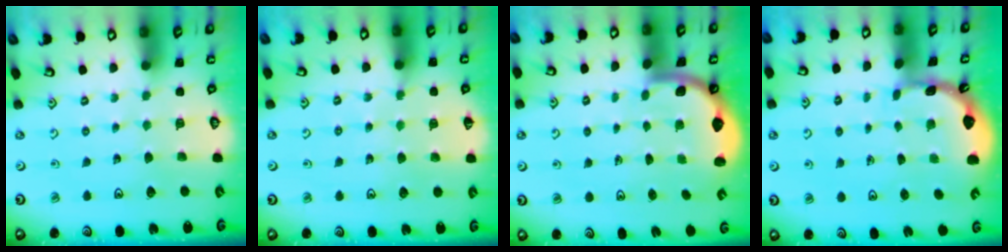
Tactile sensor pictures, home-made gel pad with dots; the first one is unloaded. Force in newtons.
{"total": 4.9, "press": 4.9, "slide": 0.8}
{"total": 2.0, "press": 2.0, "slide": 0.3}
{"total": 1.7, "press": 1.7, "slide": 0.1}